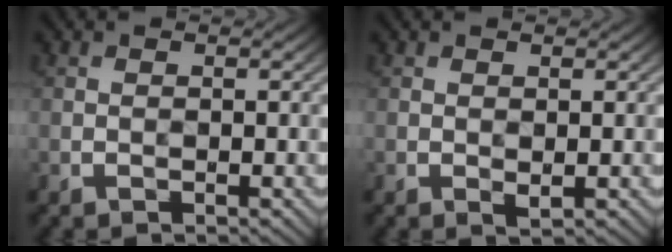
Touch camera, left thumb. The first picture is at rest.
{"total": 0.6, "force": [0.2, 0.3, 0.5], "torque": [-0.009, -0.002, 0.006]}